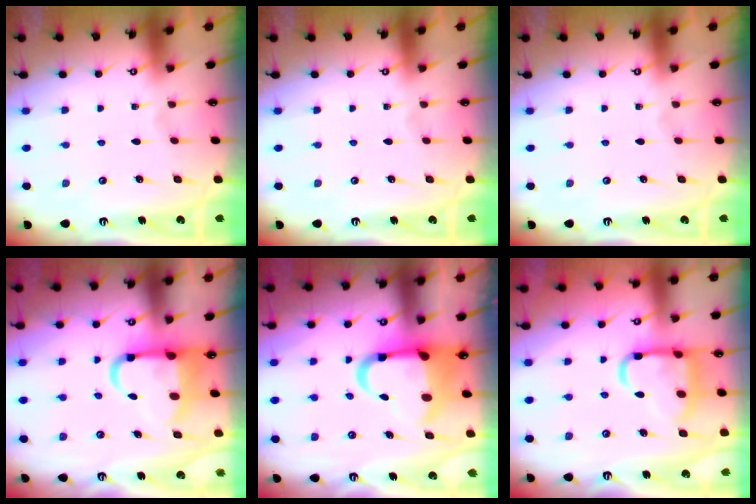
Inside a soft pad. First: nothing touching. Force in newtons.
{"total": 0.0}
{"total": 0.0}
{"total": 8.2, "press": 8.0, "slide": 1.7}
{"total": 12.8, "press": 12.7, "slide": 1.7}
{"total": 14.8, "press": 14.7, "slide": 1.5}